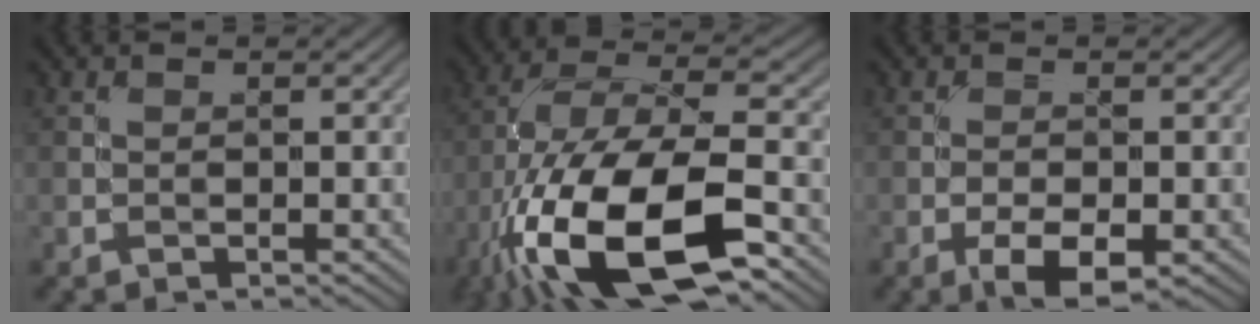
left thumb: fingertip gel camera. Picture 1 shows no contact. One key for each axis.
{"total": 18.6, "fx": -8.6, "fy": 7.7, "fz": 14.6, "tx": -0.299, "ty": -0.021, "tz": -0.155}
{"total": 4.8, "fx": -2.3, "fy": 1.8, "fz": 3.8, "tx": -0.061, "ty": 0.000, "tz": -0.039}